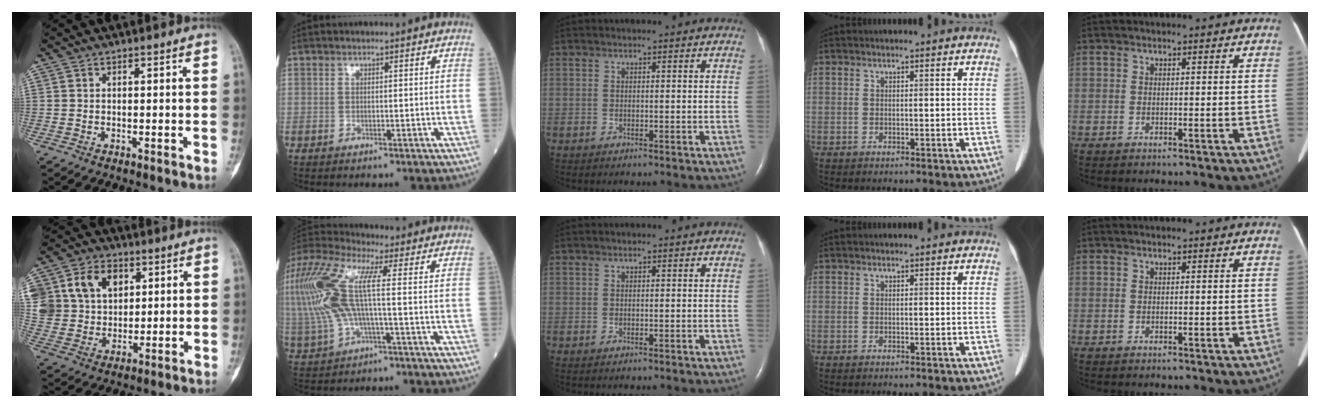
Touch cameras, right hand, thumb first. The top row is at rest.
{"thumb": {"total": 17.5, "force": [5.9, 13.7, 9.3], "torque": [-0.170, 0.012, 0.117]}, "index": {"total": 16.4, "force": [0.9, 4.7, 15.7], "torque": [-0.376, 0.025, 0.014]}}